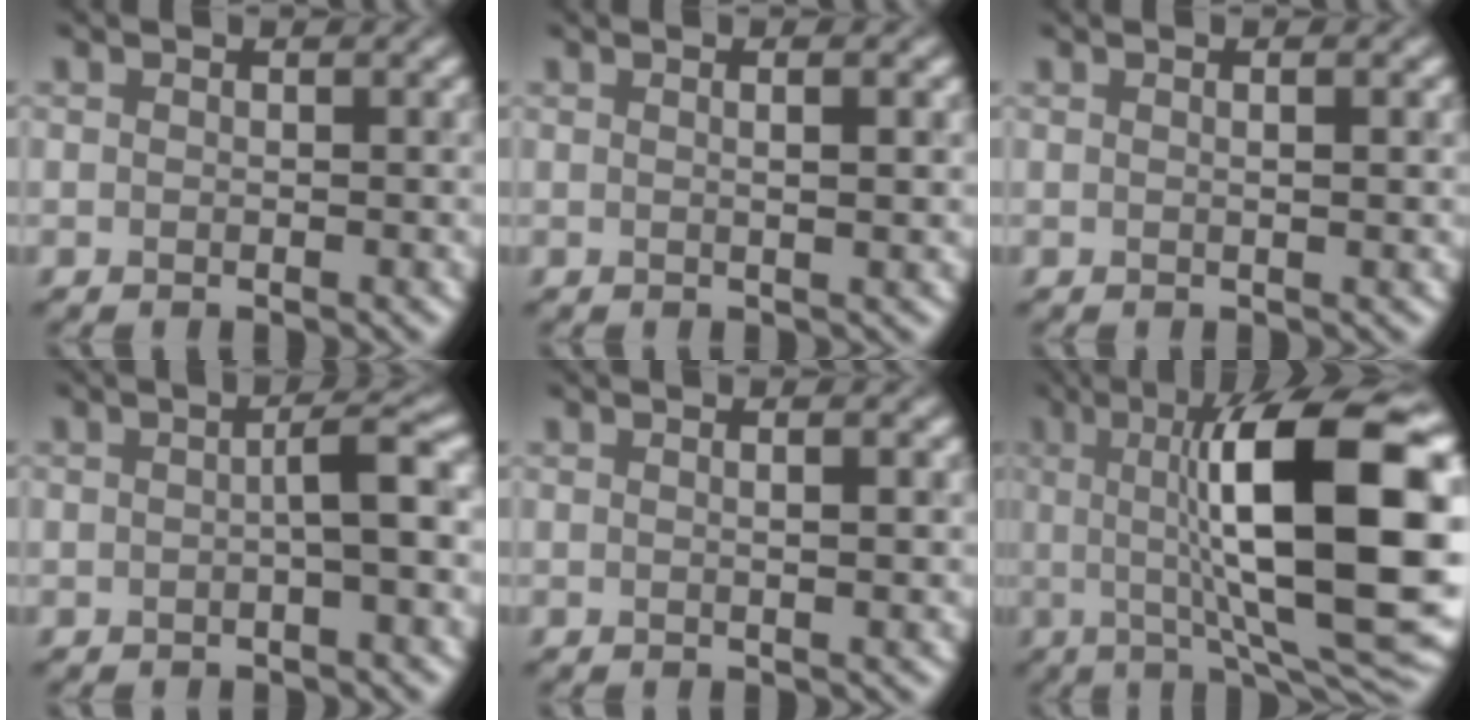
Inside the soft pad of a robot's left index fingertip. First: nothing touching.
{"total": 2.0, "force": [0.6, 0.4, 1.9], "torque": [-0.014, 0.001, -0.001]}
{"total": 1.4, "force": [0.5, 0.2, 1.3], "torque": [-0.011, -0.006, 0.003]}
{"total": 2.3, "force": [-0.3, 0.1, 2.3], "torque": [-0.039, 0.012, -0.007]}
{"total": 1.7, "force": [0.5, 0.3, 1.6], "torque": [-0.012, -0.003, 0.001]}
{"total": 16.0, "force": [2.1, 4.1, 15.4], "torque": [-0.220, 0.004, 0.031]}